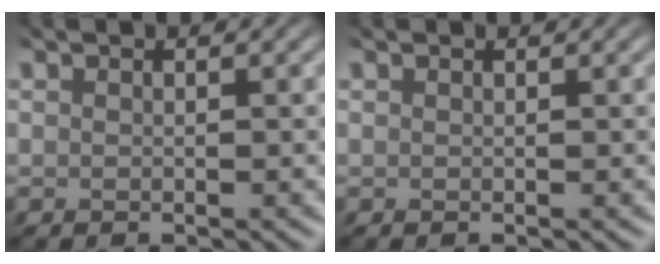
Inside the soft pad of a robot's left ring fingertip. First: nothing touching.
{"total": 0.0}